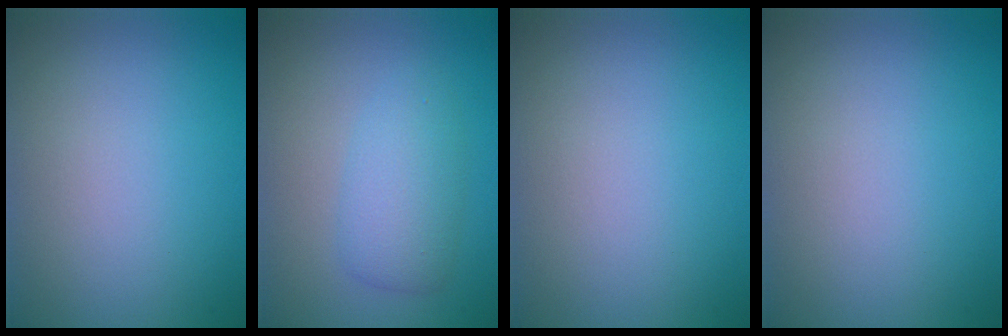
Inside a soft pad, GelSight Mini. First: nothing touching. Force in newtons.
{"total": 3.2, "press": 3.2, "slide": 0.1}
{"total": 0.0}
{"total": 0.0}